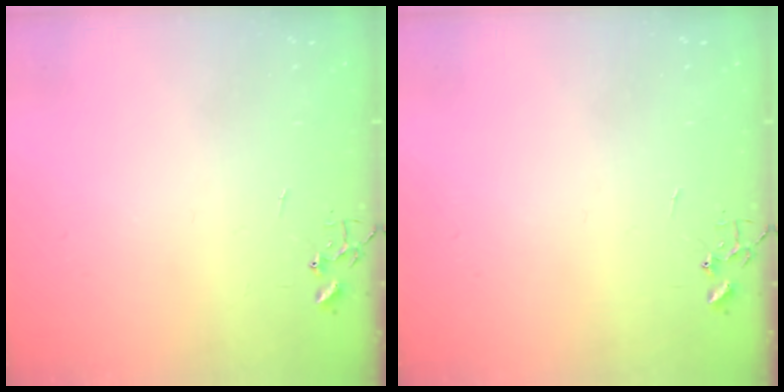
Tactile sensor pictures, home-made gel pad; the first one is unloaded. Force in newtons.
{"total": 0.0}